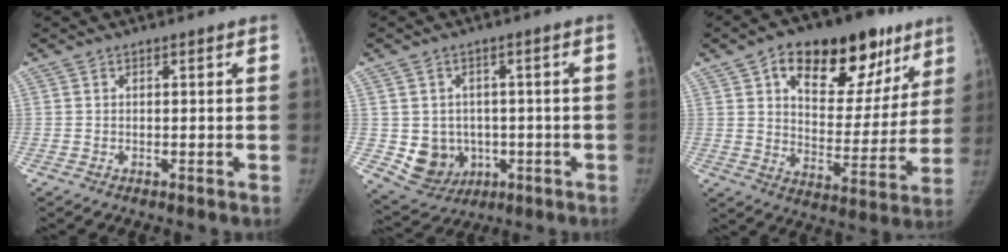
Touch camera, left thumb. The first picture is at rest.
{"total": 8.8, "force": [-1.4, 7.9, 3.8], "torque": [-0.027, 0.004, -0.002]}
{"total": 24.5, "force": [13.1, 13.2, 16.0], "torque": [-0.176, -0.015, 0.197]}